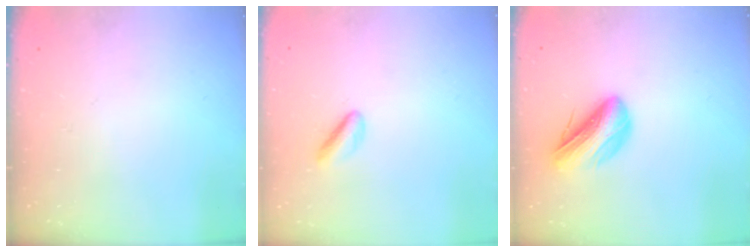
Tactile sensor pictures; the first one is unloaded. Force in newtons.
{"total": 2.9, "press": 2.8, "slide": 0.8}
{"total": 11.7, "press": 11.5, "slide": 2.3}